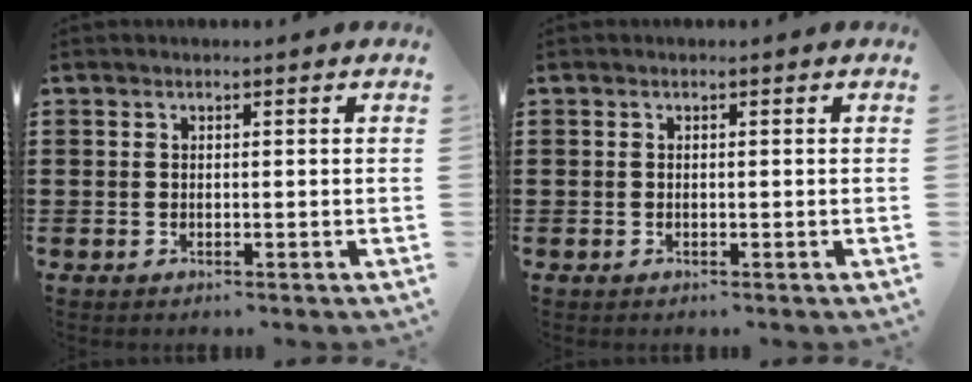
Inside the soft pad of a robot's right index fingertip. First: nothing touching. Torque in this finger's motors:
{"motor_torque": [-0.32, 1.82, 0.00, 0.00]}